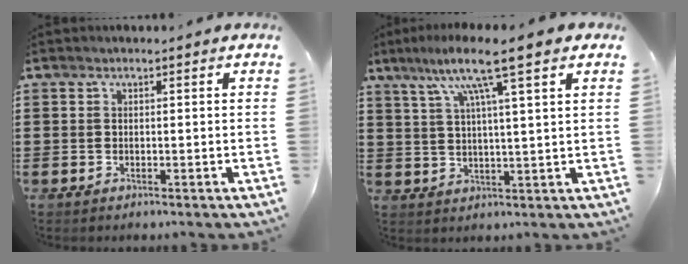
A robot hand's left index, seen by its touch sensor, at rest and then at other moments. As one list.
[{"total": 9.3, "force": [5.9, 0.1, 7.2], "torque": [-0.149, -0.010, 0.095]}]